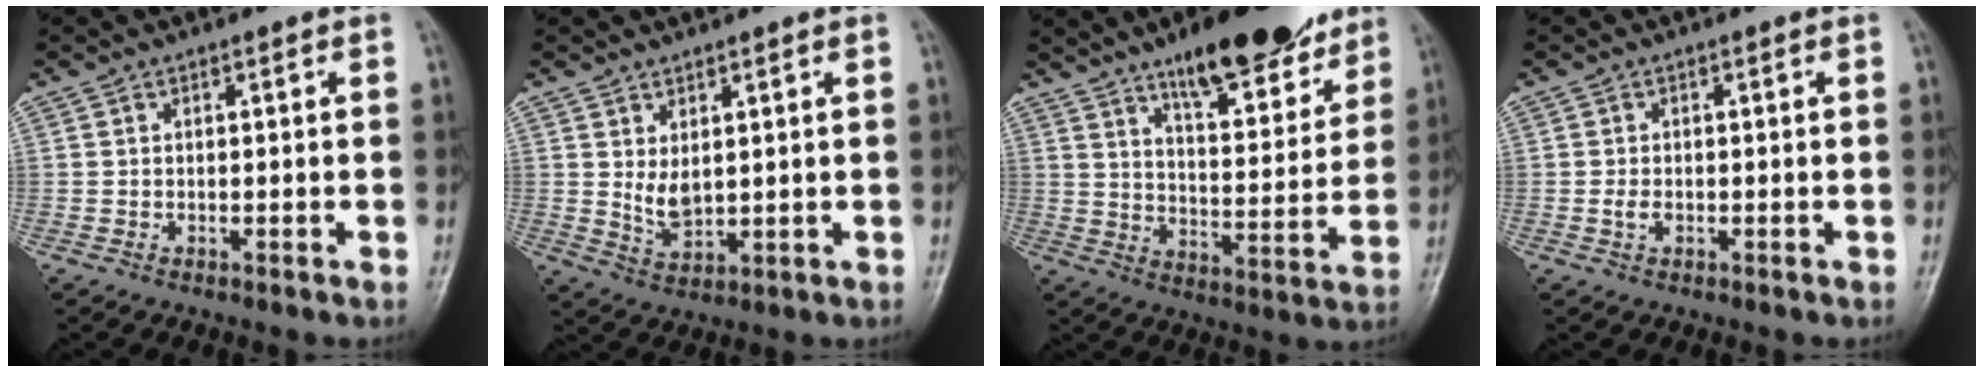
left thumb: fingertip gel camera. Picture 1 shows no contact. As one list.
[{"total": 4.7, "force": [1.4, 2.5, 3.7], "torque": [-0.057, -0.019, 0.035]}, {"total": 18.0, "force": [12.8, 5.7, 11.2], "torque": [-0.119, -0.070, 0.198]}, {"total": 1.6, "force": [-0.3, 1.0, 1.2], "torque": [-0.025, 0.000, -0.008]}]